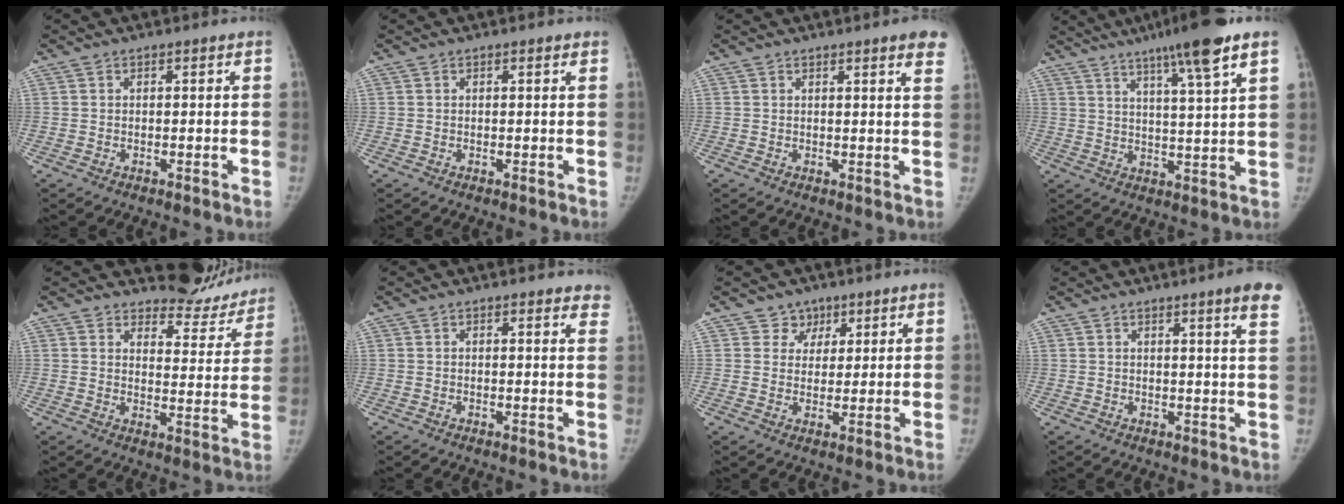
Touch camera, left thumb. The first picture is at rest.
{"total": 0.6, "force": [0.4, 0.2, 0.5], "torque": [-0.006, 0.000, 0.004]}
{"total": 5.7, "force": [3.8, 0.6, 4.2], "torque": [-0.039, -0.009, 0.034]}
{"total": 13.1, "force": [8.5, 0.3, 10.0], "torque": [-0.156, -0.023, 0.128]}
{"total": 11.6, "force": [10.9, 4.0, 0.3], "torque": [0.049, -0.100, 0.123]}
{"total": 4.4, "force": [3.7, 1.4, 1.9], "torque": [0.005, -0.012, 0.027]}
{"total": 4.2, "force": [2.4, 3.5, 0.0], "torque": [0.029, -0.012, 0.036]}
{"total": 6.9, "force": [4.5, 0.0, 5.2], "torque": [-0.058, -0.018, 0.044]}